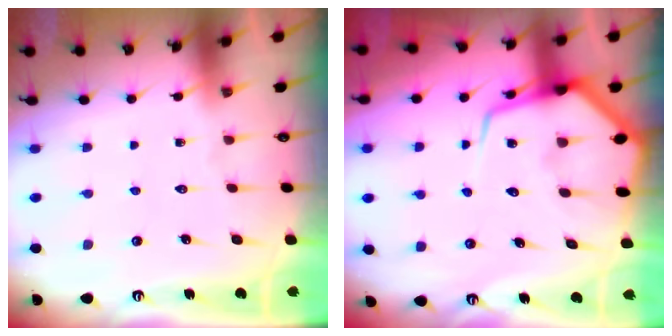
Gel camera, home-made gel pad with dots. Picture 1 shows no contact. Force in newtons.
{"total": 10.9, "press": 10.8, "slide": 1.1}